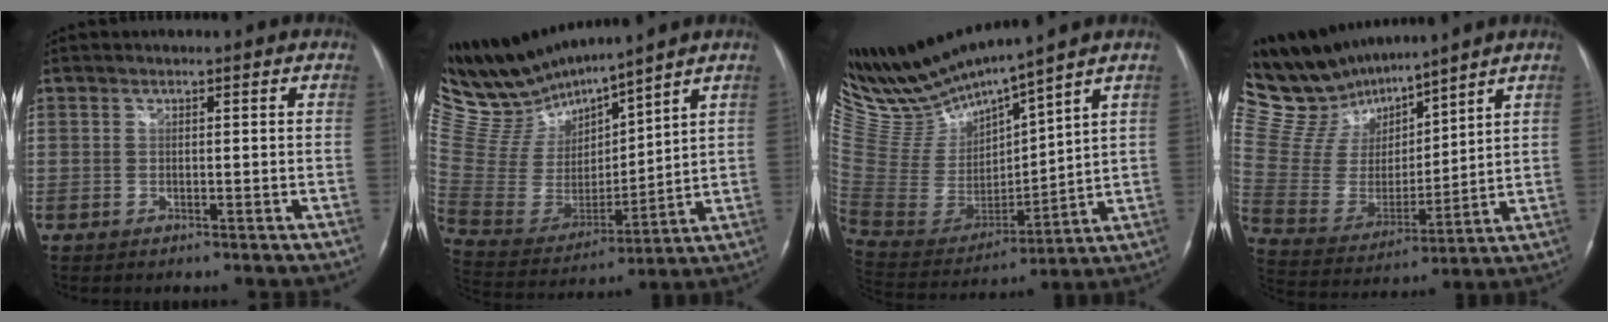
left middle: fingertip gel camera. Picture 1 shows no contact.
{"total": 14.3, "force": [13.7, 1.2, 4.0], "torque": [-0.101, -0.003, 0.284]}
{"total": 14.6, "force": [13.7, -0.5, 4.9], "torque": [-0.116, -0.019, 0.288]}
{"total": 14.6, "force": [13.6, 3.5, 3.9], "torque": [-0.100, 0.011, 0.276]}